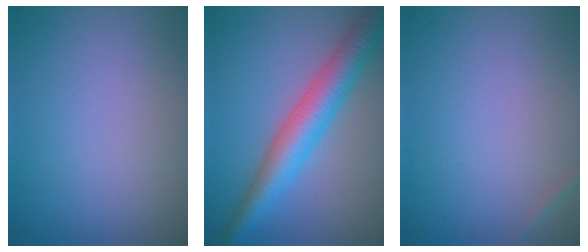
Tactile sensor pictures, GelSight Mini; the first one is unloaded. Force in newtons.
{"total": 5.8, "press": 5.8, "slide": 0.0}
{"total": 0.5, "press": 0.5, "slide": 0.0}